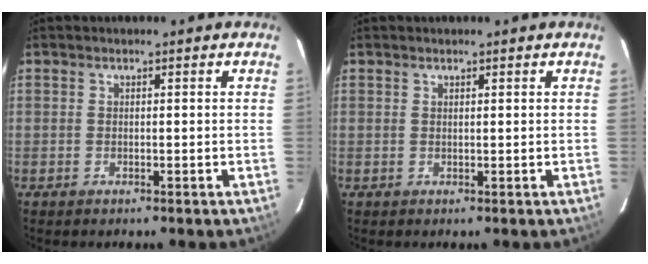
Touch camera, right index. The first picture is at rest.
{"total": 0.6, "force": [0.6, 0.1, 0.2], "torque": [-0.006, 0.001, 0.010]}